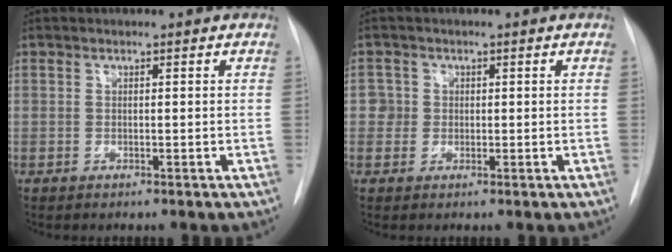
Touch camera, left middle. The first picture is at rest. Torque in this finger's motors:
{"motor_torque": [0.21, -0.17, -0.10, -0.03]}